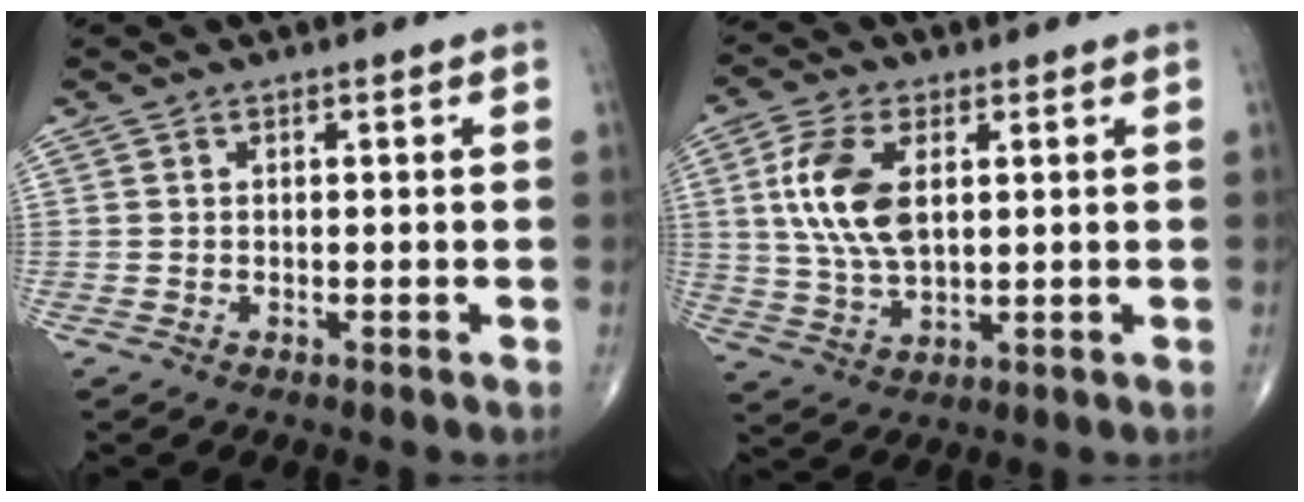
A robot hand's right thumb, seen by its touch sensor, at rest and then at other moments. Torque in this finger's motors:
{"motor_torque": [0.60, 2.52, 1.31, 0.30, 0.11]}